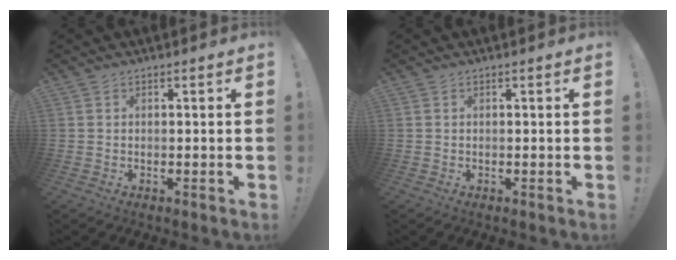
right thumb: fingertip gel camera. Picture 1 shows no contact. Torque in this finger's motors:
{"motor_torque": [-0.06, -0.06, -0.04, 0.04, 0.00]}